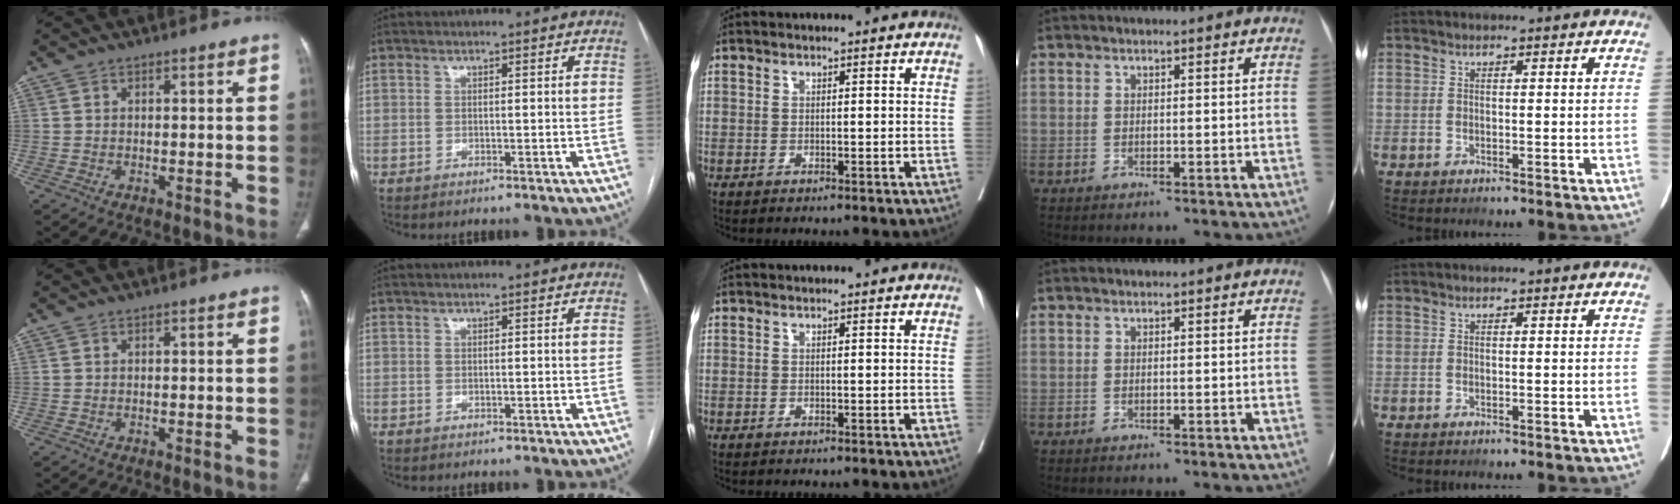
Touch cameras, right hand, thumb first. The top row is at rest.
{}